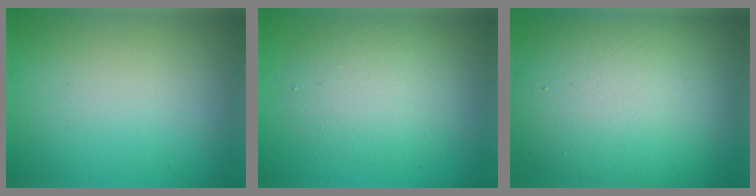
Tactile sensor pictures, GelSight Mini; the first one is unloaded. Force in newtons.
{"total": 3.7, "press": 3.7, "slide": 0.4}
{"total": 15.0, "press": 15.0, "slide": 0.4}